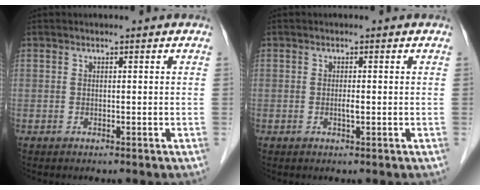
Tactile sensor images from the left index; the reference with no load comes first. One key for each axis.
{"total": 0.9, "fx": -0.2, "fy": 0.1, "fz": 0.9, "tx": -0.018, "ty": 0.000, "tz": -0.003}